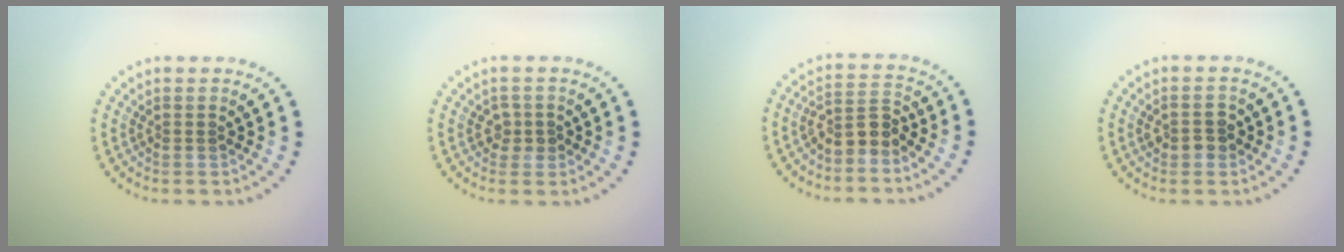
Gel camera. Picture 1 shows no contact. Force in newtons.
{"total": 1.2, "press": 1.1, "slide": 0.4}
{"total": 2.7, "press": 2.4, "slide": 1.3}
{"total": 2.0, "press": 2.0, "slide": 0.1}